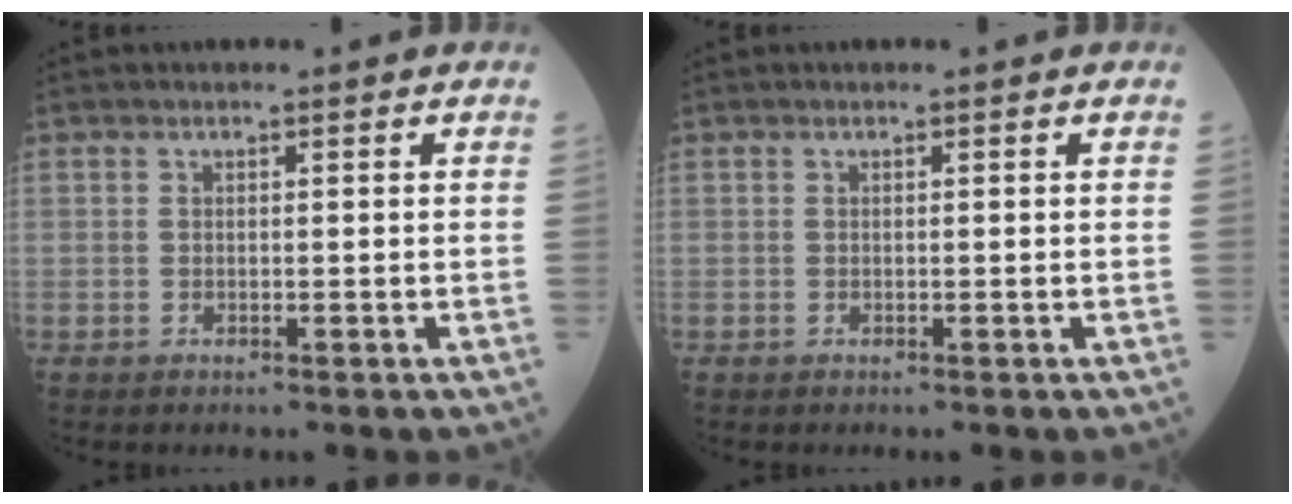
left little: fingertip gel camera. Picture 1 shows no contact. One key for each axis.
{"total": 0.0}